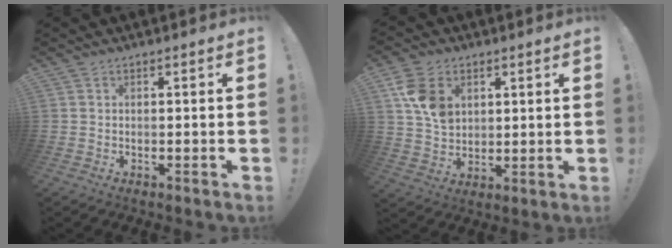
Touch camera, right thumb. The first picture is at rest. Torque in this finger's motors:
{"motor_torque": [-0.56, 0.80, 0.73, 0.25, 0.33]}